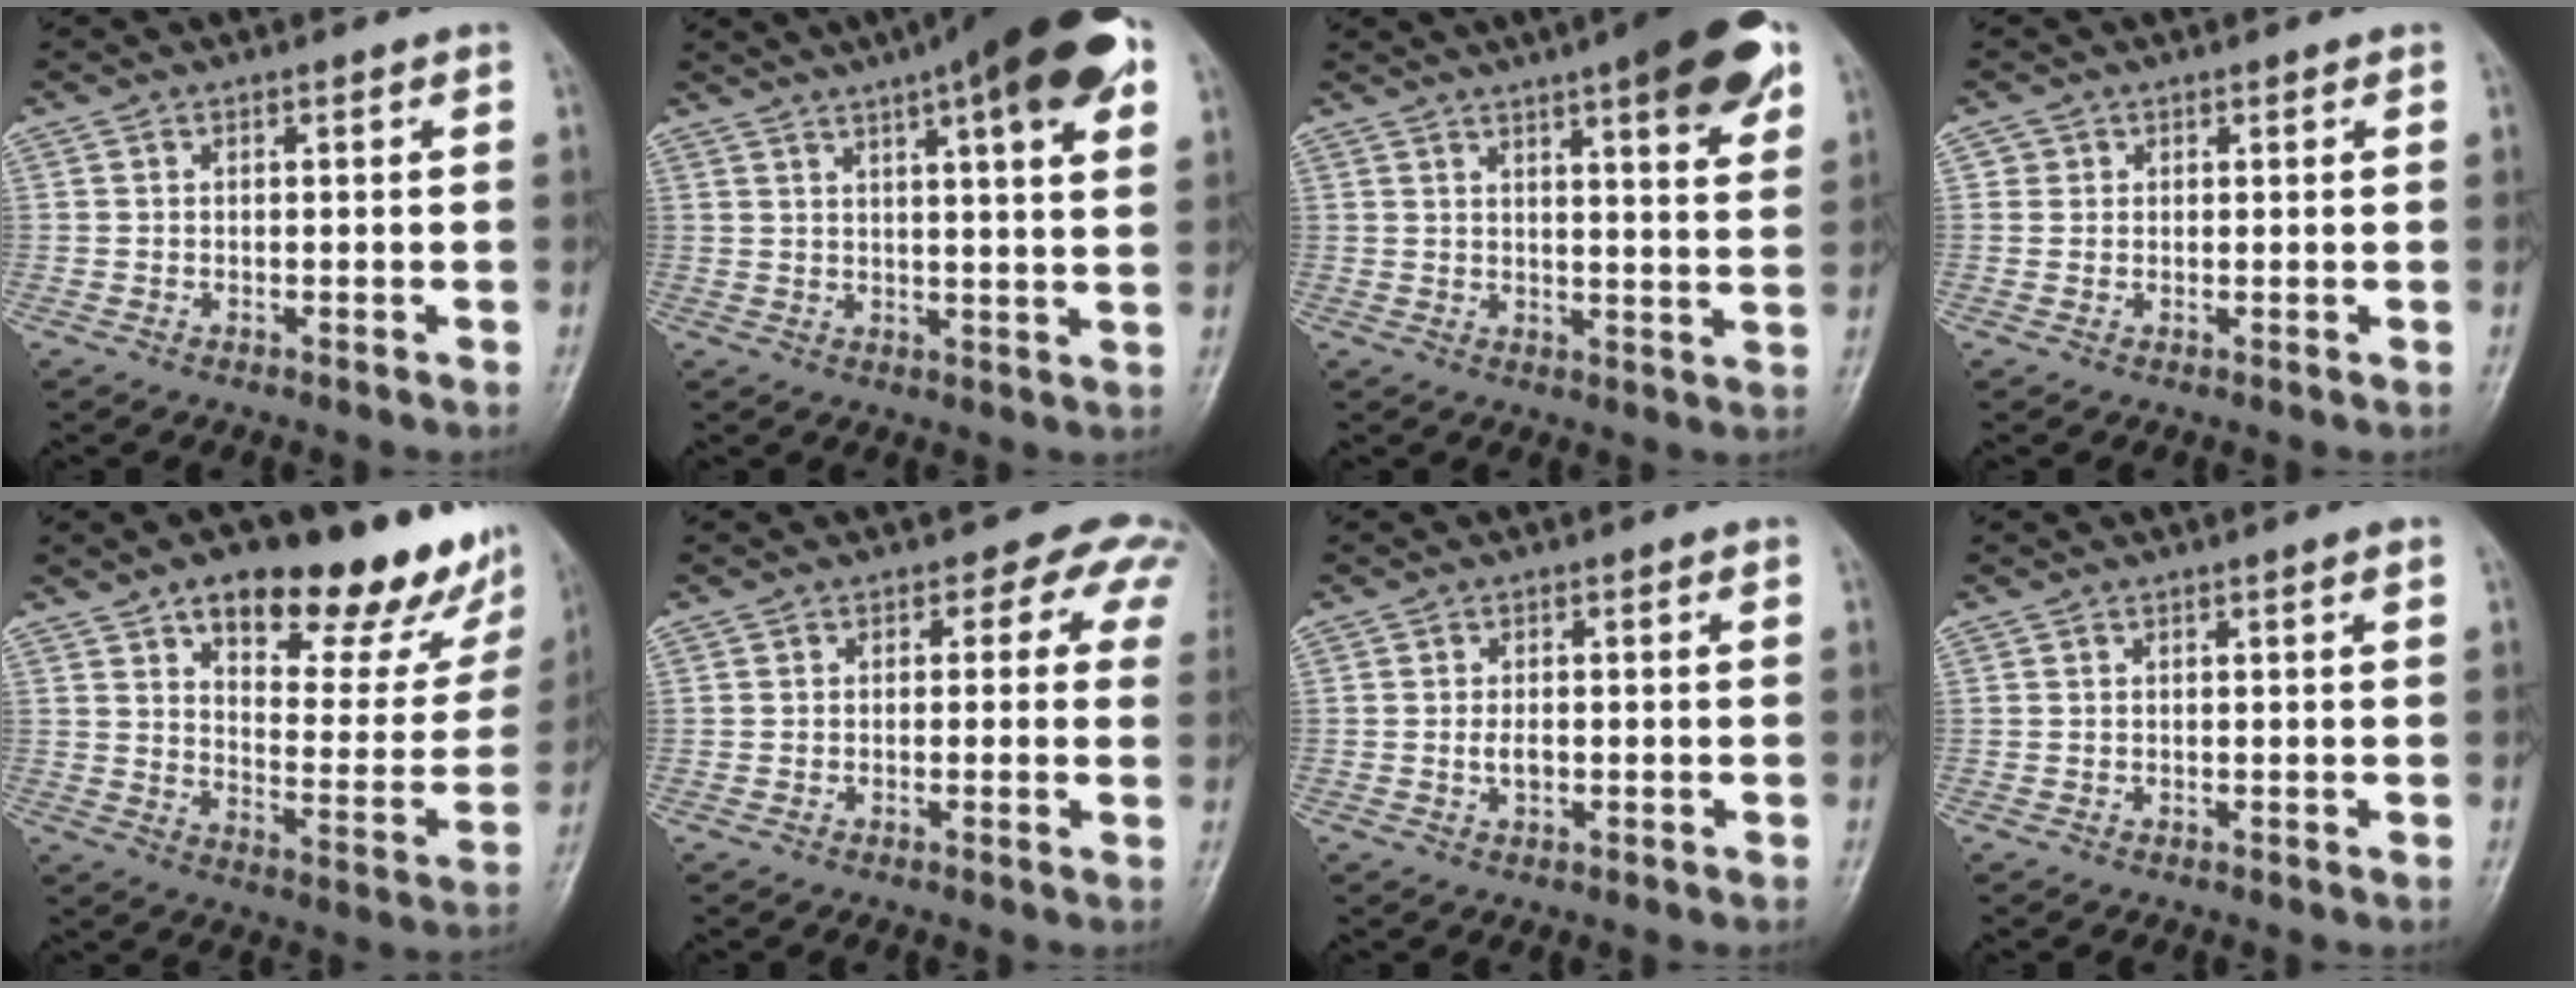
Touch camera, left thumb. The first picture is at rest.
{"total": 19.9, "force": [10.8, 4.5, 16.1], "torque": [-0.223, -0.002, 0.145]}
{"total": 15.2, "force": [8.5, 3.3, 12.1], "torque": [-0.141, -0.027, 0.111]}
{"total": 1.7, "force": [0.8, 1.5, 0.0], "torque": [0.017, -0.002, 0.005]}
{"total": 24.7, "force": [16.1, 9.8, 16.0], "torque": [-0.163, -0.072, 0.226]}
{"total": 4.1, "force": [1.4, 3.3, 1.9], "torque": [0.019, 0.002, -0.007]}
{"total": 1.9, "force": [-0.2, 1.1, 1.5], "torque": [-0.027, -0.001, -0.004]}
{"total": 1.0, "force": [0.6, 0.0, 0.8], "torque": [-0.010, 0.001, 0.007]}